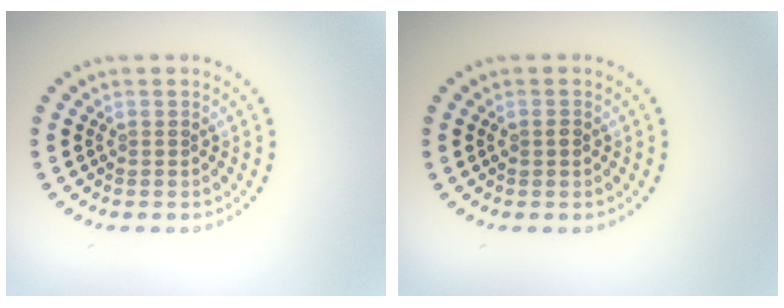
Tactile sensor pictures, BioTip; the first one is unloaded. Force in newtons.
{"total": 1.1, "press": 1.1, "slide": 0.0}